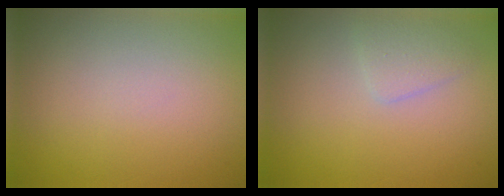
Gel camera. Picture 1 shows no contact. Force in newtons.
{"total": 1.6, "press": 1.6, "slide": 0.0}